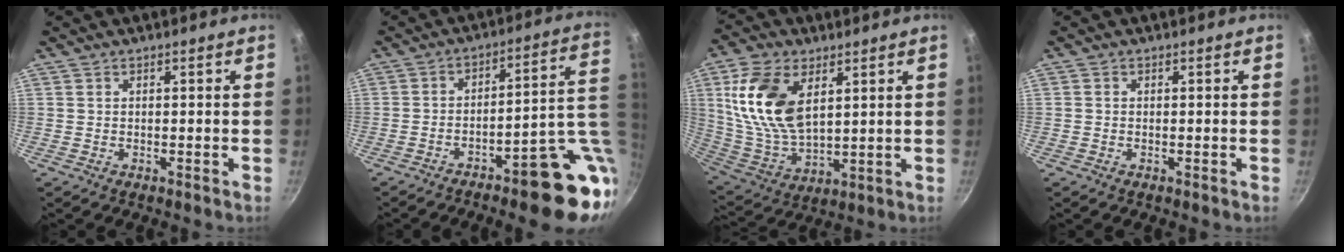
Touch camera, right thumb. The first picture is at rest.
{"total": 18.6, "force": [-5.1, 6.3, 16.7], "torque": [-0.175, 0.022, -0.060]}
{"total": 16.8, "force": [5.5, 9.6, 12.6], "torque": [-0.233, -0.021, 0.120]}
{"total": 0.0}